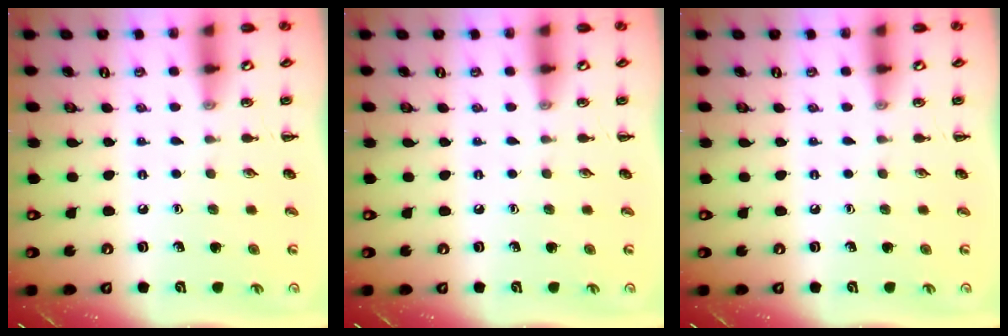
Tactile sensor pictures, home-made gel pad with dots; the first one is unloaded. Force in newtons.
{"total": 0.0}
{"total": 0.0}